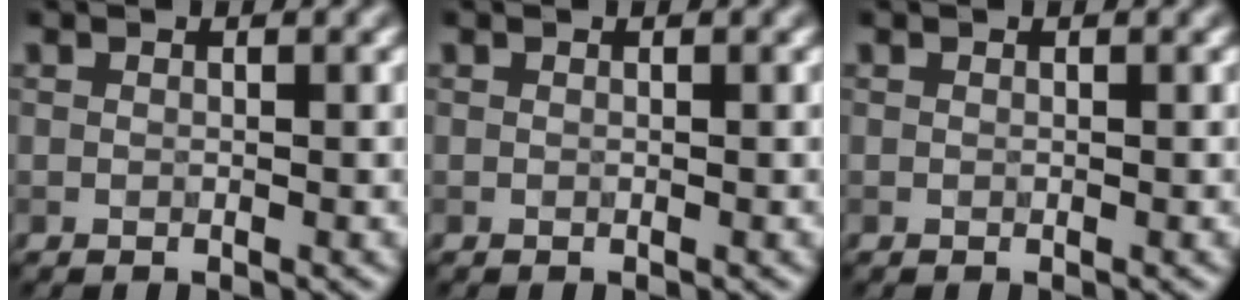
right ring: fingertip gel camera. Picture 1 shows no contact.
{"total": 0.0}
{"total": 0.0}